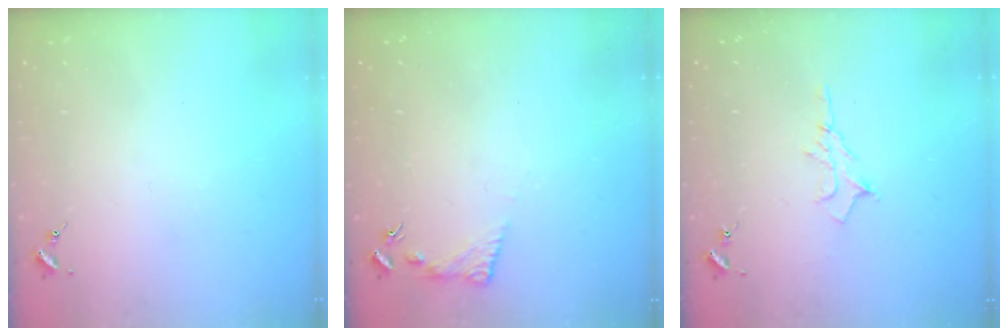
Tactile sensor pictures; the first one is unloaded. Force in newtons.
{"total": 6.0, "press": 6.0, "slide": 0.4}
{"total": 6.2, "press": 6.1, "slide": 0.8}